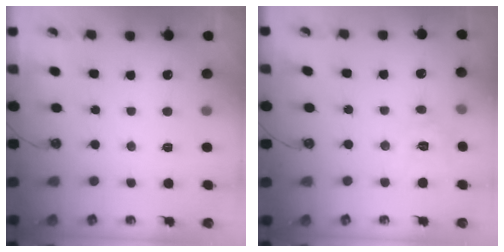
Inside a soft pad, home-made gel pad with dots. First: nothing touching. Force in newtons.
{"total": 9.9, "press": 9.9, "slide": 0.7}